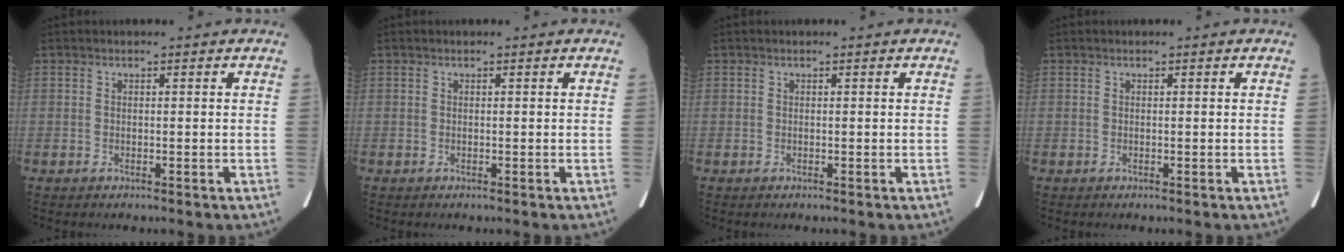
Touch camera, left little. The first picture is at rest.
{"total": 0.0}
{"total": 0.0}
{"total": 0.0}